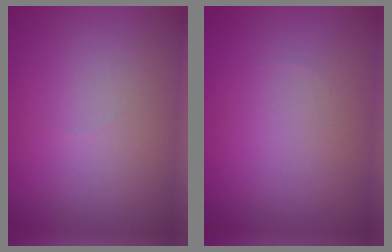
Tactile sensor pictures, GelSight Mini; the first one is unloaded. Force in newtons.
{"total": 0.0}